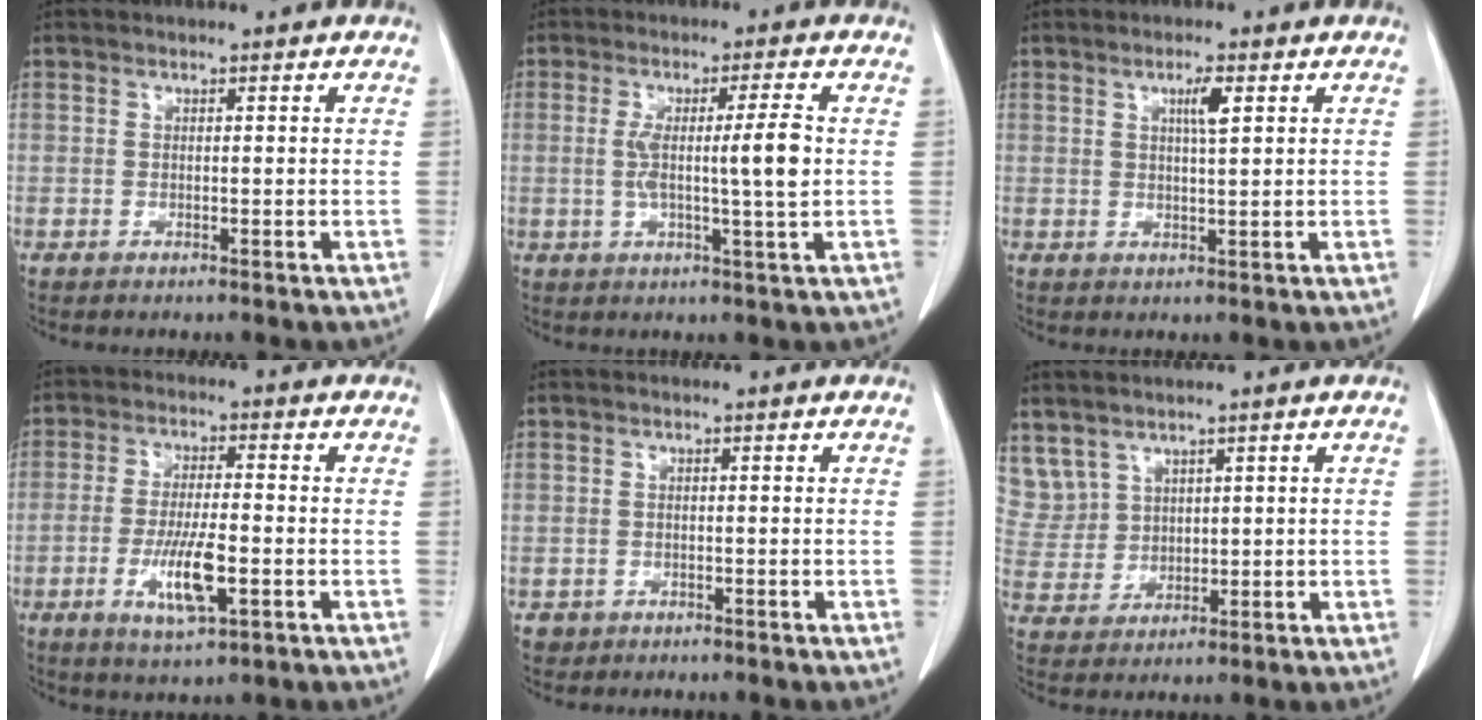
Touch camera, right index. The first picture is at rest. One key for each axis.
{"total": 7.3, "fx": 0.3, "fy": -0.6, "fz": 7.3, "tx": -0.123, "ty": 0.000, "tz": 0.008}
{"total": 3.0, "fx": 1.2, "fy": 0.0, "fz": 2.7, "tx": -0.048, "ty": -0.001, "tz": 0.020}
{"total": 8.4, "fx": -2.6, "fy": 1.6, "fz": 7.8, "tx": -0.148, "ty": -0.009, "tz": -0.042}
{"total": 1.6, "fx": -0.5, "fy": 1.5, "fz": -0.1, "tx": -0.005, "ty": 0.007, "tz": -0.004}
{"total": 8.1, "fx": 4.9, "fy": 6.4, "fz": 1.4, "tx": -0.051, "ty": 0.025, "tz": 0.124}